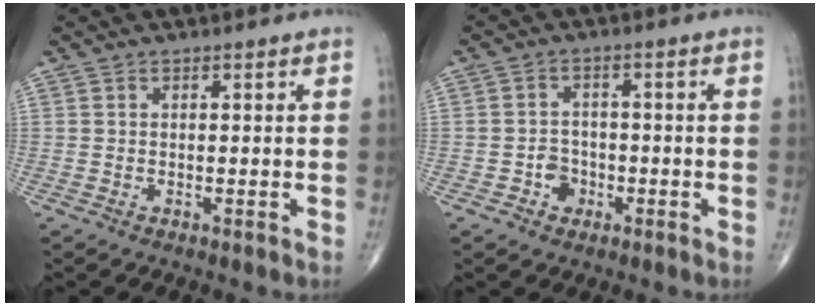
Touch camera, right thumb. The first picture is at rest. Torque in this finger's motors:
{"motor_torque": [0.52, 0.14, 0.34, -0.17, 0.00]}